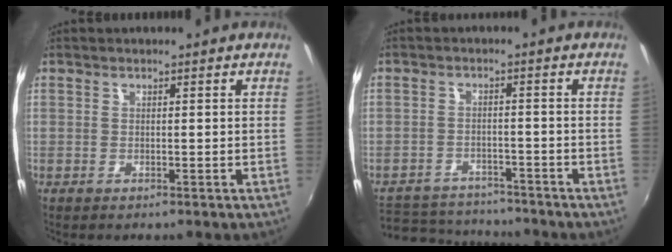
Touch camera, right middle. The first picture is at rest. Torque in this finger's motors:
{"motor_torque": [0.05, -0.51, -0.42, -0.05]}